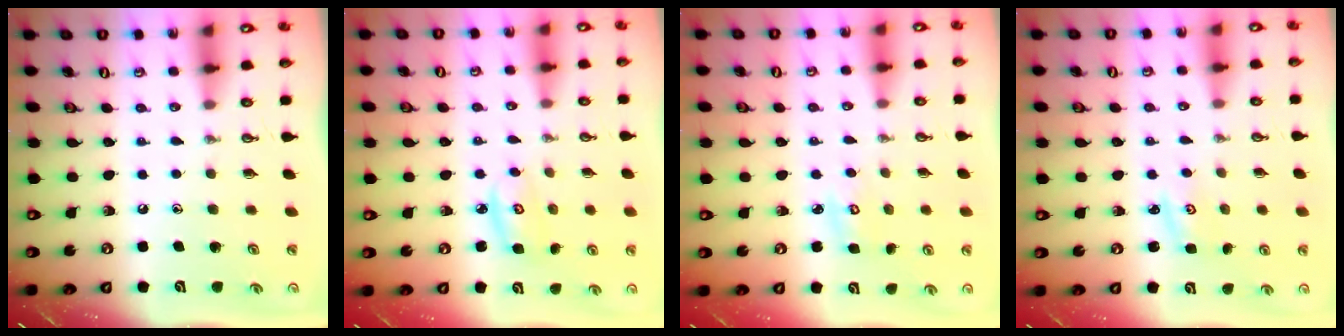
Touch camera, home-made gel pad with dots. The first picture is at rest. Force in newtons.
{"total": 3.7, "press": 3.7, "slide": 0.3}
{"total": 2.9, "press": 2.9, "slide": 0.2}
{"total": 2.6, "press": 2.6, "slide": 0.4}